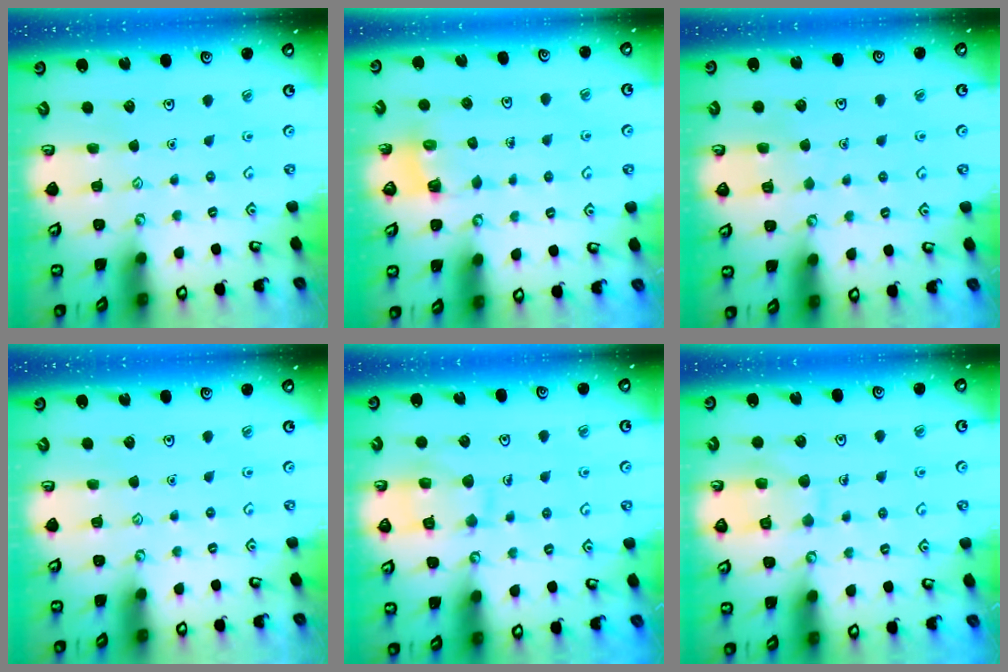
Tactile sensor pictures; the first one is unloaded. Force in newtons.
{"total": 2.6, "press": 2.6, "slide": 0.3}
{"total": 3.3, "press": 3.3, "slide": 0.2}
{"total": 0.0}
{"total": 10.7, "press": 10.6, "slide": 0.9}
{"total": 9.3, "press": 9.3, "slide": 0.8}